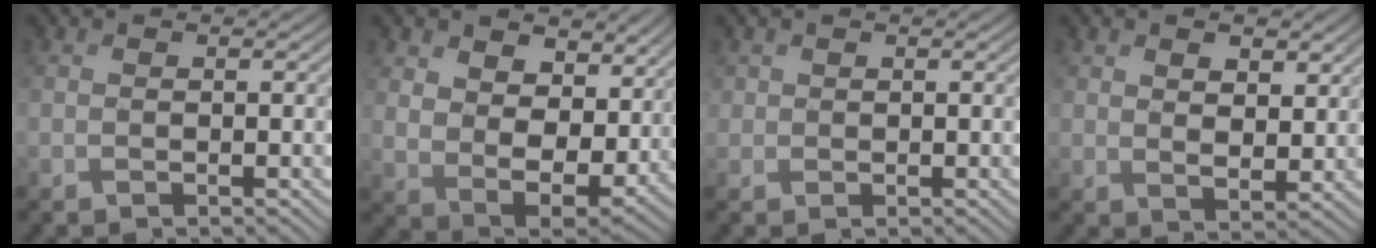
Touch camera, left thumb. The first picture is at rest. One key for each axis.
{"total": 10.4, "fx": 4.5, "fy": 7.0, "fz": 6.2, "tx": -0.151, "ty": -0.021, "tz": 0.082}
{"total": 1.0, "fx": 0.5, "fy": 0.8, "fz": -0.4, "tx": 0.007, "ty": -0.004, "tz": 0.011}
{"total": 4.1, "fx": 2.3, "fy": 2.4, "fz": 2.4, "tx": -0.051, "ty": -0.013, "tz": 0.040}